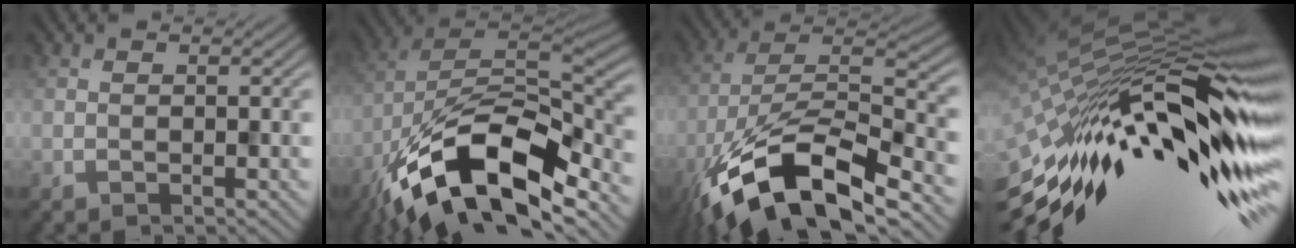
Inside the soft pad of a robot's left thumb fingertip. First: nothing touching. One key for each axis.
{"total": 17.2, "fx": -9.5, "fy": 7.9, "fz": 12.0, "tx": -0.221, "ty": -0.014, "tz": -0.178}
{"total": 16.2, "fx": -9.7, "fy": 6.0, "fz": 11.6, "tx": -0.237, "ty": -0.024, "tz": -0.183}
{"total": 18.5, "fx": -6.0, "fy": 5.0, "fz": 16.8, "tx": -0.306, "ty": -0.007, "tz": -0.121}